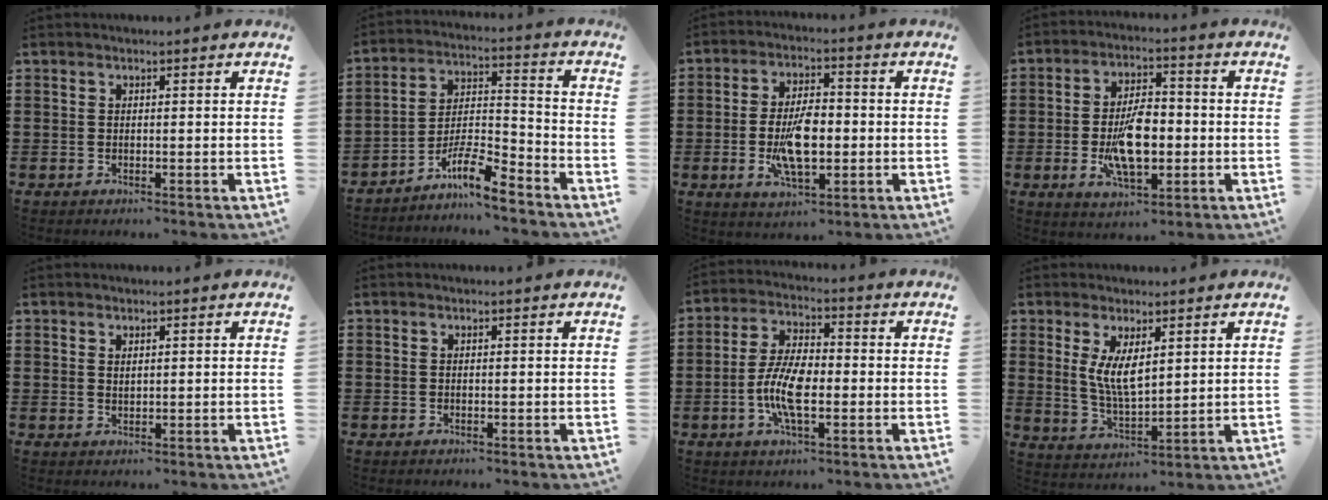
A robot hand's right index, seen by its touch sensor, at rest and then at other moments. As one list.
[{"total": 8.3, "force": [-6.8, 1.2, 4.5], "torque": [-0.084, 0.008, -0.128]}, {"total": 8.8, "force": [-1.5, 3.9, 7.8], "torque": [-0.159, -0.008, -0.034]}, {"total": 9.9, "force": [-1.8, 4.6, 8.6], "torque": [-0.160, -0.008, -0.038]}, {"total": 0.9, "force": [0.7, 0.5, 0.4], "torque": [-0.009, 0.003, 0.014]}, {"total": 0.0}, {"total": 8.3, "force": [-2.1, 3.3, 7.3], "torque": [-0.165, -0.005, -0.047]}, {"total": 5.8, "force": [1.8, 2.4, 5.0], "torque": [-0.102, 0.002, 0.033]}]